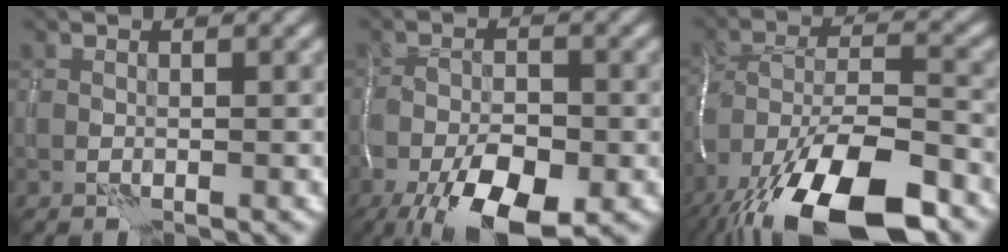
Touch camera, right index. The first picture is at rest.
{"total": 9.3, "force": [-4.9, 3.8, 7.0], "torque": [-0.138, -0.021, -0.083]}
{"total": 15.9, "force": [-10.3, 6.1, 10.5], "torque": [-0.218, -0.034, -0.162]}